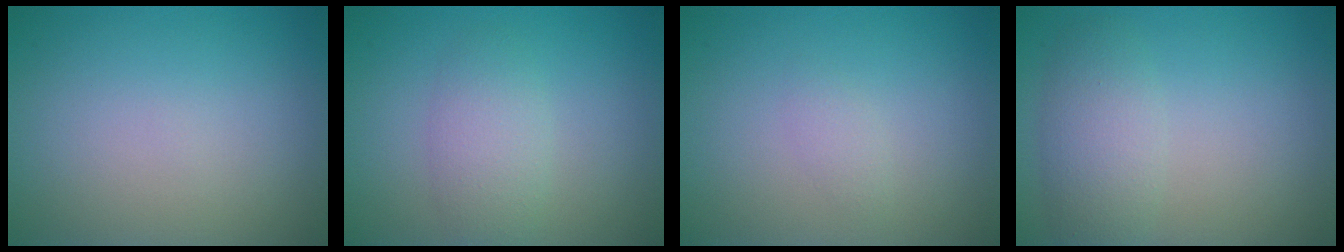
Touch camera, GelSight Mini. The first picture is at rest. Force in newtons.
{"total": 2.8, "press": 2.8, "slide": 0.2}
{"total": 0.9, "press": 0.9, "slide": 0.0}
{"total": 3.3, "press": 3.3, "slide": 0.2}